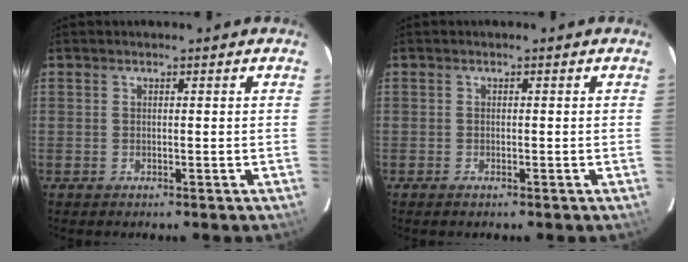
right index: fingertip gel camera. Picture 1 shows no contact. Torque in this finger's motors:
{"motor_torque": [-0.06, -0.06, 0.06, 0.01]}